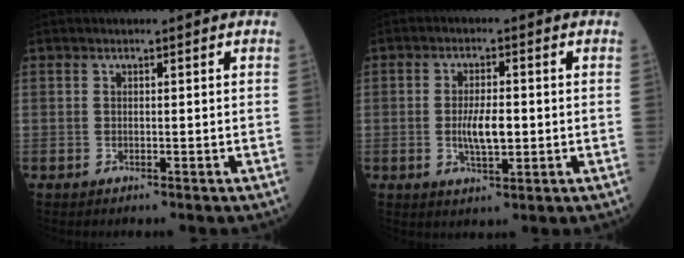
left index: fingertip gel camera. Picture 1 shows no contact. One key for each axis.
{"total": 5.1, "fx": -0.9, "fy": 1.7, "fz": 4.7, "tx": -0.094, "ty": -0.008, "tz": -0.014}